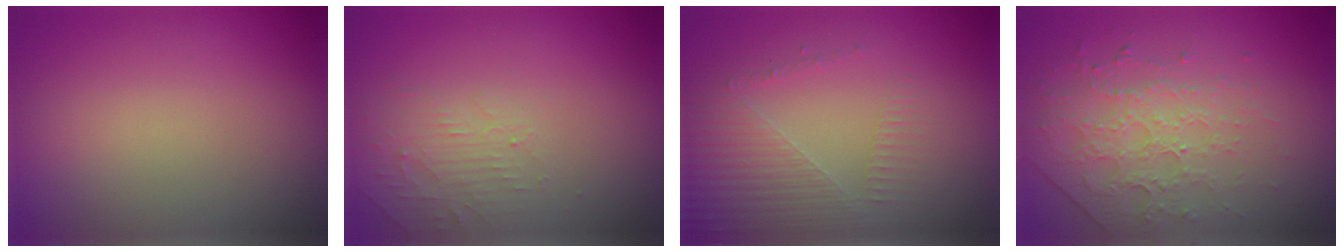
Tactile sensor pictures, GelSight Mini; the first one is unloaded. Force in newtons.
{"total": 2.4, "press": 2.3, "slide": 0.5}
{"total": 5.1, "press": 3.1, "slide": 4.0}
{"total": 4.3, "press": 3.1, "slide": 3.0}